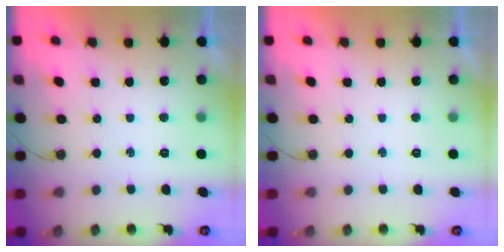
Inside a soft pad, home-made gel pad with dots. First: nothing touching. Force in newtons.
{"total": 0.0}